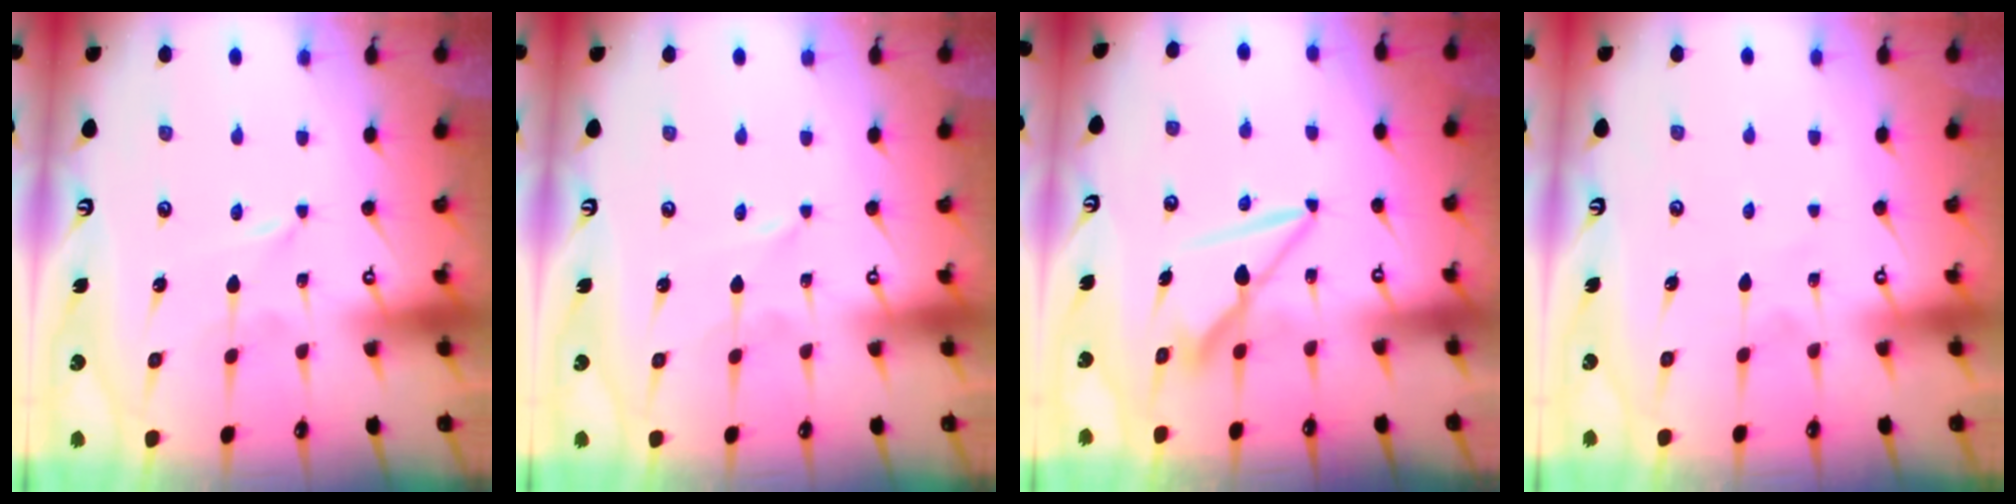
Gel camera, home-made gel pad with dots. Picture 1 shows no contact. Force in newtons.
{"total": 0.5, "press": 0.5, "slide": 0.1}
{"total": 8.0, "press": 8.0, "slide": 0.1}
{"total": 2.9, "press": 2.9, "slide": 0.3}